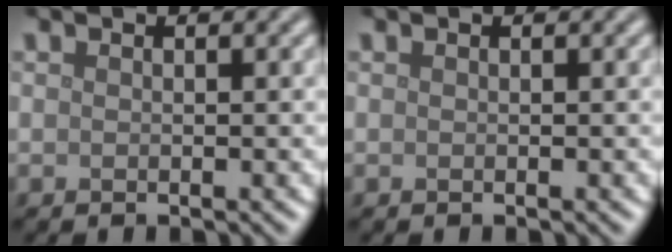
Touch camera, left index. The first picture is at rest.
{"total": 0.0}